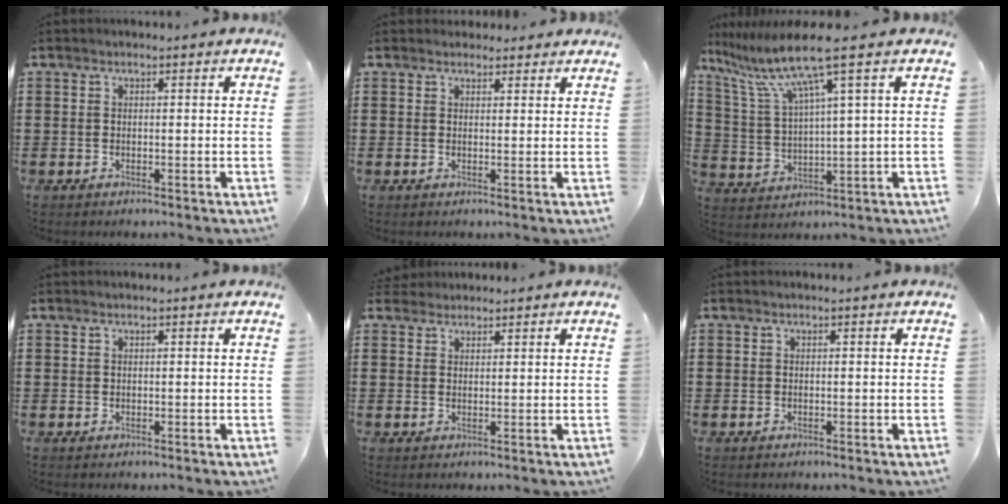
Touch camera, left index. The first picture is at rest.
{"total": 1.8, "force": [1.7, 0.7, 0.1], "torque": [0.001, 0.000, 0.031]}
{"total": 9.6, "force": [6.0, -0.2, 7.5], "torque": [-0.180, -0.031, 0.093]}
{"total": 0.0}
{"total": 1.9, "force": [1.7, 0.8, 0.0], "torque": [-0.006, 0.006, 0.035]}
{"total": 0.0}